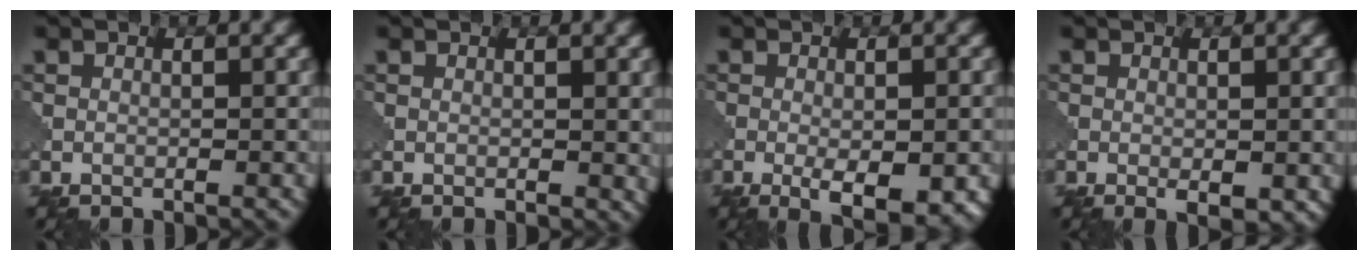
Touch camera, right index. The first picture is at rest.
{"total": 1.0, "force": [0.3, 0.6, 0.7], "torque": [-0.008, 0.000, 0.004]}
{"total": 5.0, "force": [-1.8, 1.6, 4.4], "torque": [-0.068, -0.007, -0.022]}
{"total": 1.7, "force": [-0.4, 0.7, 1.5], "torque": [-0.020, -0.007, -0.002]}